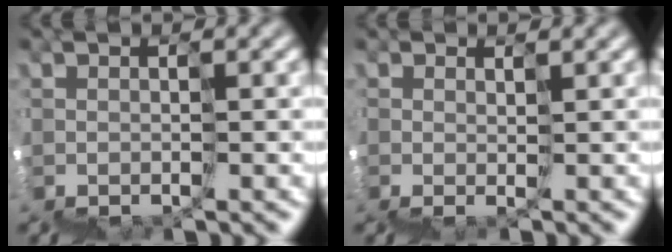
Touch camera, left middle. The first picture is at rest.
{"total": 1.2, "force": [0.5, 0.4, 1.1], "torque": [-0.003, -0.003, 0.015]}